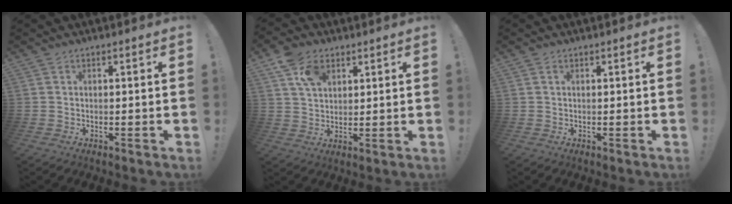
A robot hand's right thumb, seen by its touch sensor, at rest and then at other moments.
{"total": 9.2, "force": [4.7, 6.1, 5.0], "torque": [-0.080, -0.008, 0.092]}
{"total": 0.5, "force": [0.3, 0.3, 0.4], "torque": [-0.003, -0.001, 0.004]}